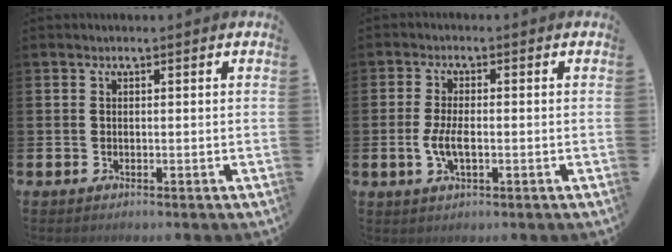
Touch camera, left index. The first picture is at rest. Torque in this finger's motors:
{"motor_torque": [0.49, -0.10, 0.17, 0.11]}